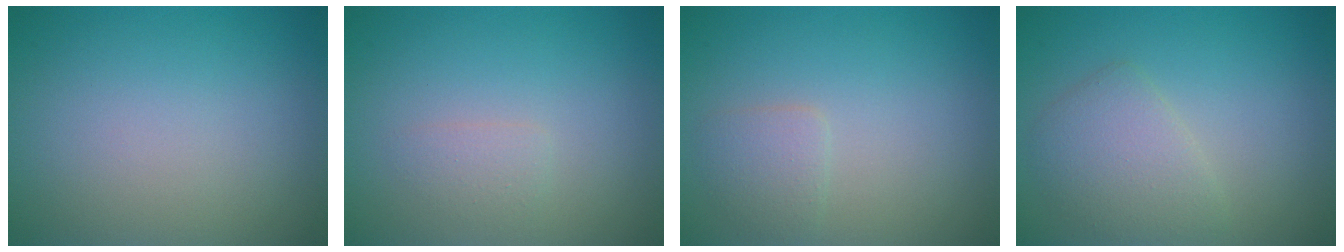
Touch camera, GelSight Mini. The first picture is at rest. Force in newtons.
{"total": 1.1, "press": 1.1, "slide": 0.1}
{"total": 1.6, "press": 1.6, "slide": 0.1}
{"total": 2.9, "press": 2.9, "slide": 0.2}